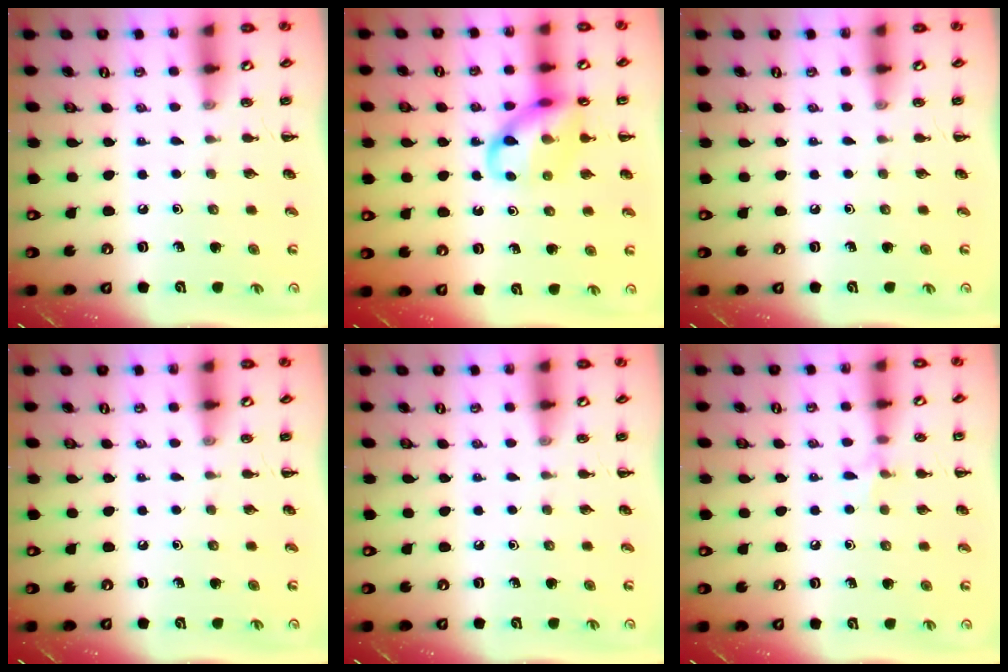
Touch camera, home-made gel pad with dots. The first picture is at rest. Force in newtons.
{"total": 12.6, "press": 12.4, "slide": 2.0}
{"total": 0.0}
{"total": 0.0}
{"total": 0.0}
{"total": 5.5, "press": 5.3, "slide": 1.5}